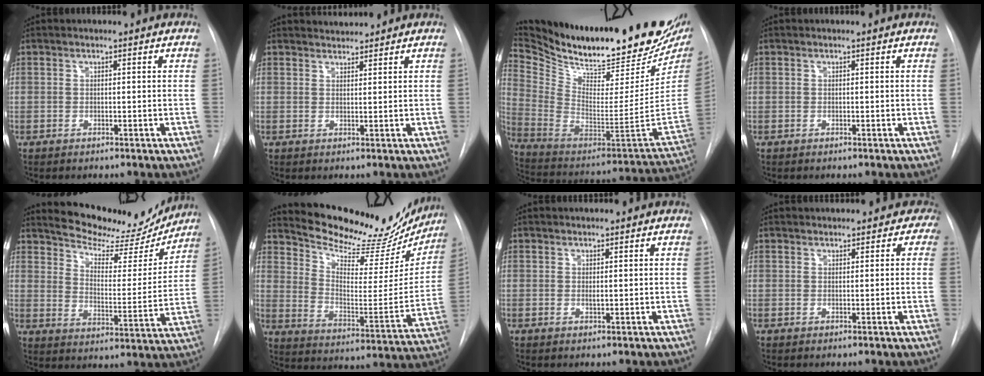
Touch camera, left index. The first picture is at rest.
{"total": 2.1, "force": [2.0, 0.1, -0.4], "torque": [-0.002, 0.011, 0.039]}
{"total": 34.5, "force": [28.2, 8.8, 17.8], "torque": [-0.317, -0.069, 0.405]}
{"total": 0.0}
{"total": 15.9, "force": [15.1, 3.6, 3.6], "torque": [-0.052, -0.032, 0.203]}
{"total": 24.1, "force": [21.8, 6.8, 7.9], "torque": [-0.115, -0.049, 0.292]}
{"total": 0.9, "force": [0.6, 0.3, 0.7], "torque": [-0.016, 0.003, 0.010]}
{"total": 4.6, "force": [3.6, 2.6, 1.4], "torque": [0.007, 0.010, 0.035]}